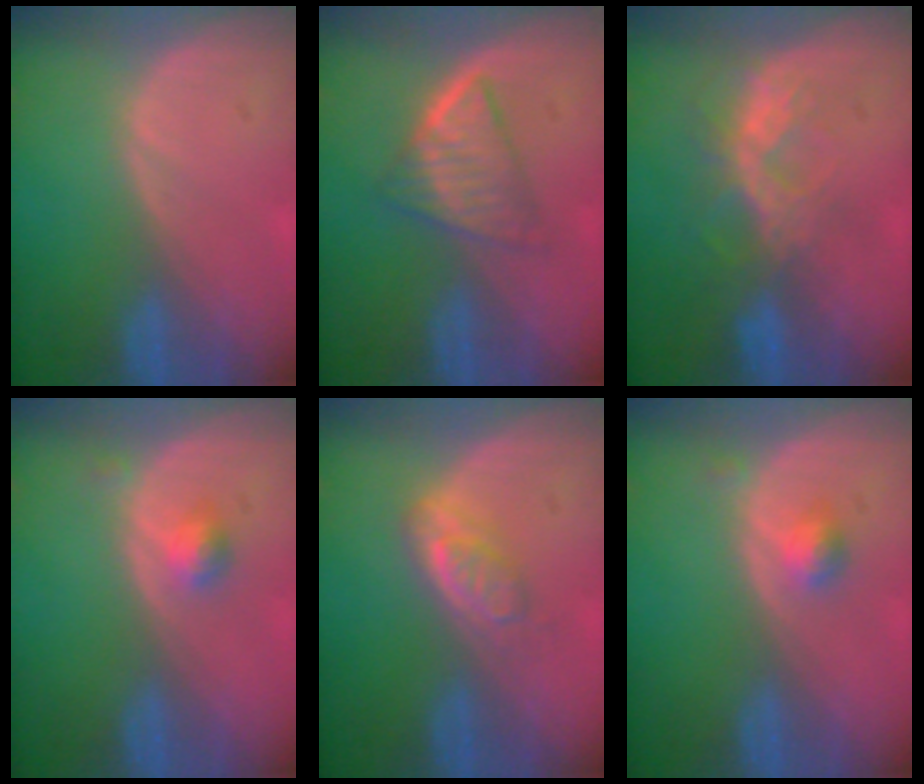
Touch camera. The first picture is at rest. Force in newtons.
{"total": 5.3, "press": 5.0, "slide": 1.8}
{"total": 6.6, "press": 6.0, "slide": 2.7}
{"total": 2.2, "press": 2.0, "slide": 1.0}
{"total": 3.8, "press": 3.8, "slide": 0.1}
{"total": 2.2, "press": 2.0, "slide": 1.0}